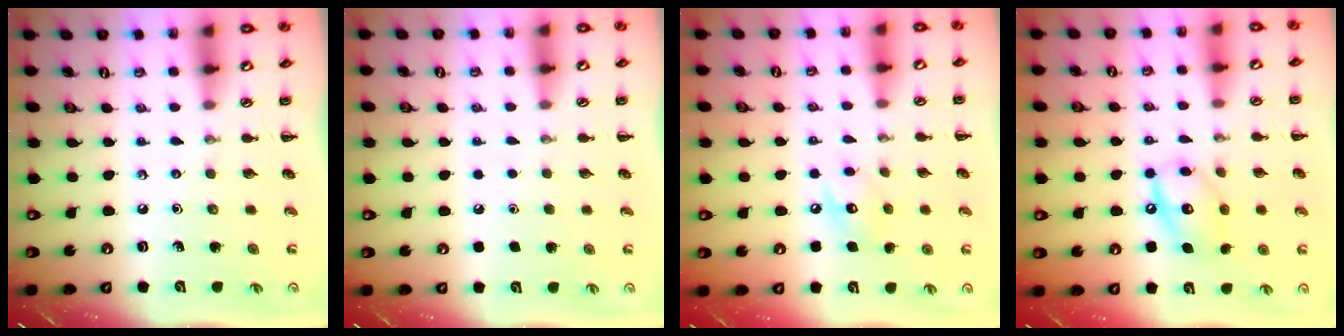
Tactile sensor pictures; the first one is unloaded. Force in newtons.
{"total": 1.7, "press": 1.7, "slide": 0.1}
{"total": 7.5, "press": 7.5, "slide": 0.7}
{"total": 12.2, "press": 12.0, "slide": 2.0}